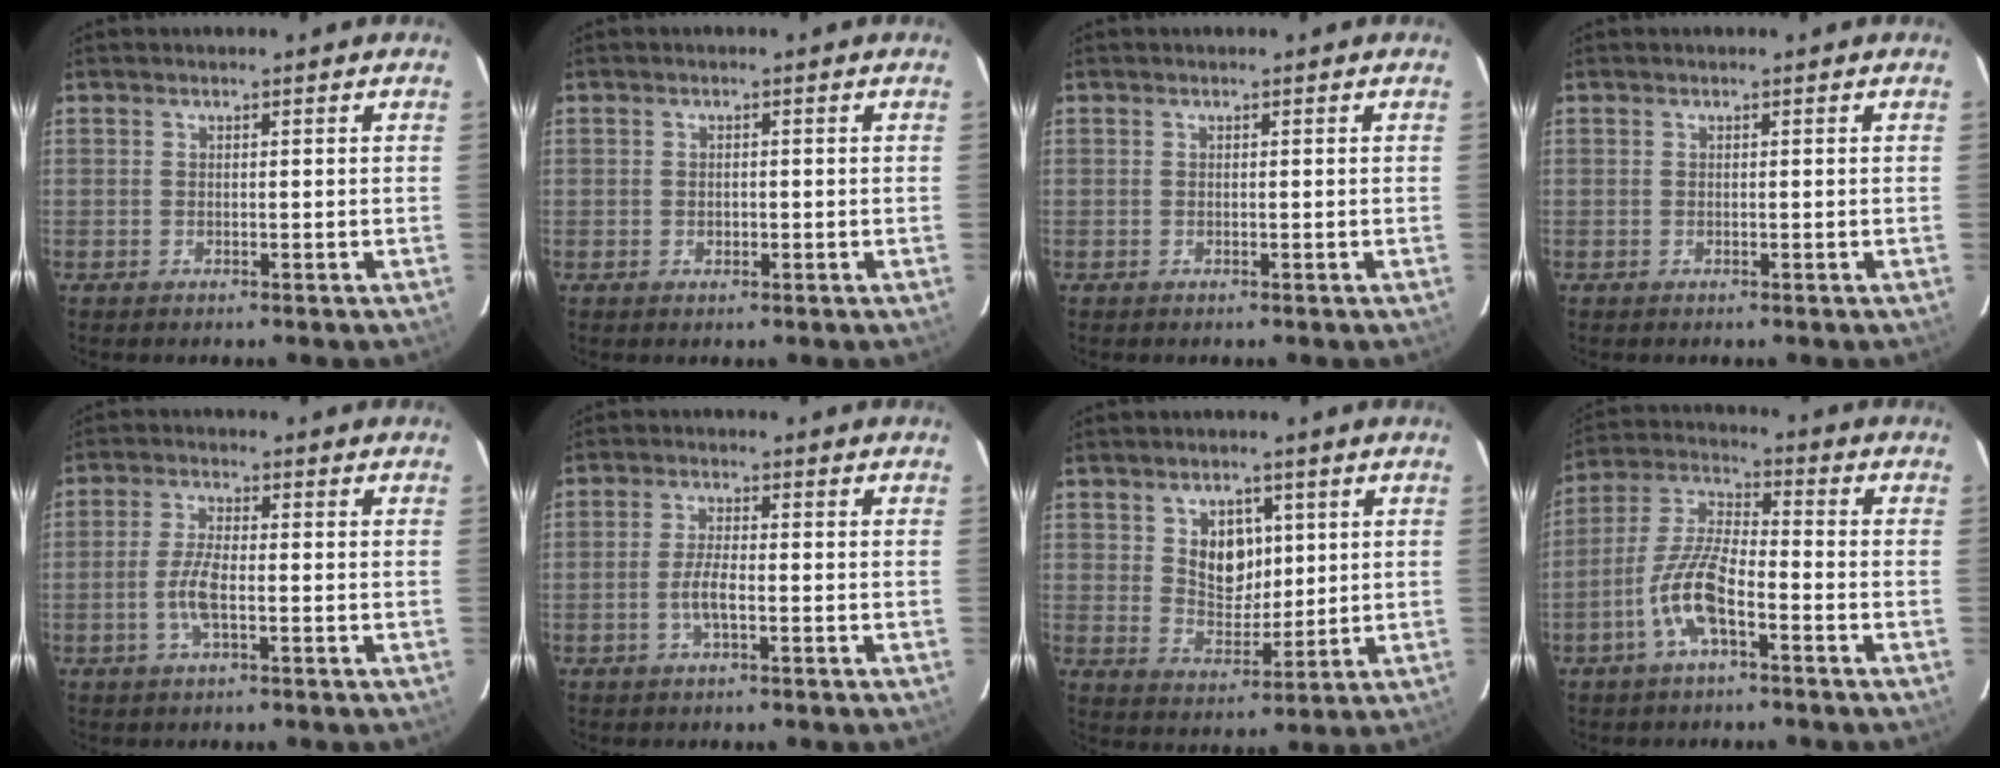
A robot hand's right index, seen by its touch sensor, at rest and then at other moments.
{"total": 1.3, "force": [-0.3, 1.2, 0.5], "torque": [-0.007, 0.002, -0.004]}
{"total": 0.0}
{"total": 0.0}
{"total": 5.1, "force": [-1.5, 1.5, 4.6], "torque": [-0.100, 0.001, -0.031]}
{"total": 3.9, "force": [-1.4, 1.0, 3.5], "torque": [-0.075, 0.001, -0.026]}
{"total": 7.8, "force": [2.4, 5.7, 4.8], "torque": [-0.075, 0.004, 0.052]}
{"total": 10.3, "force": [-4.8, 3.0, 8.6], "torque": [-0.189, 0.004, -0.096]}